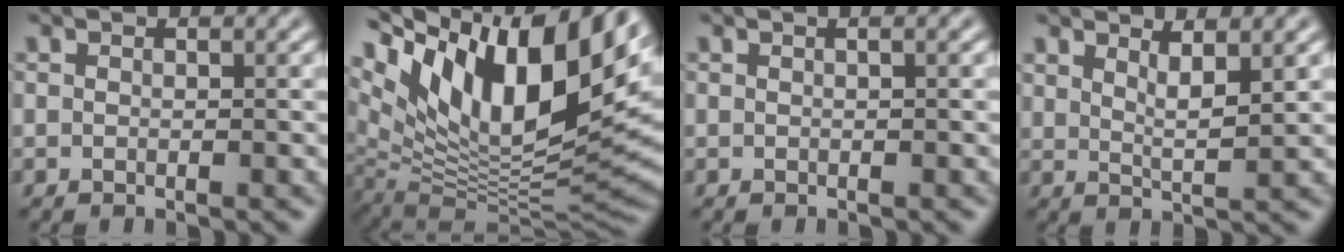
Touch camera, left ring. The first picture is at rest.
{"total": 17.7, "force": [7.5, 8.1, 13.8], "torque": [-0.248, 0.011, 0.131]}
{"total": 1.1, "force": [0.3, 0.2, 1.0], "torque": [-0.014, 0.006, -0.003]}
{"total": 2.1, "force": [1.5, 0.4, 1.4], "torque": [-0.023, -0.009, 0.026]}